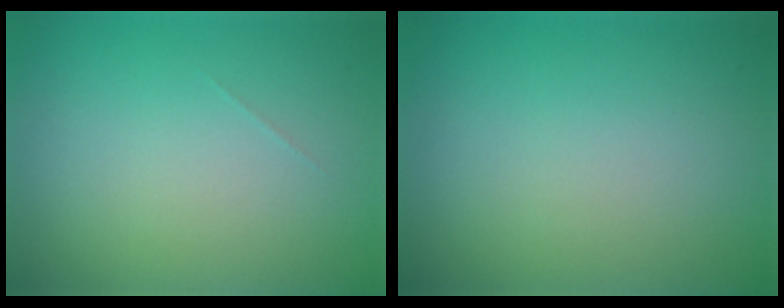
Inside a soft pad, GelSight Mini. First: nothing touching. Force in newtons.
{"total": 0.0}